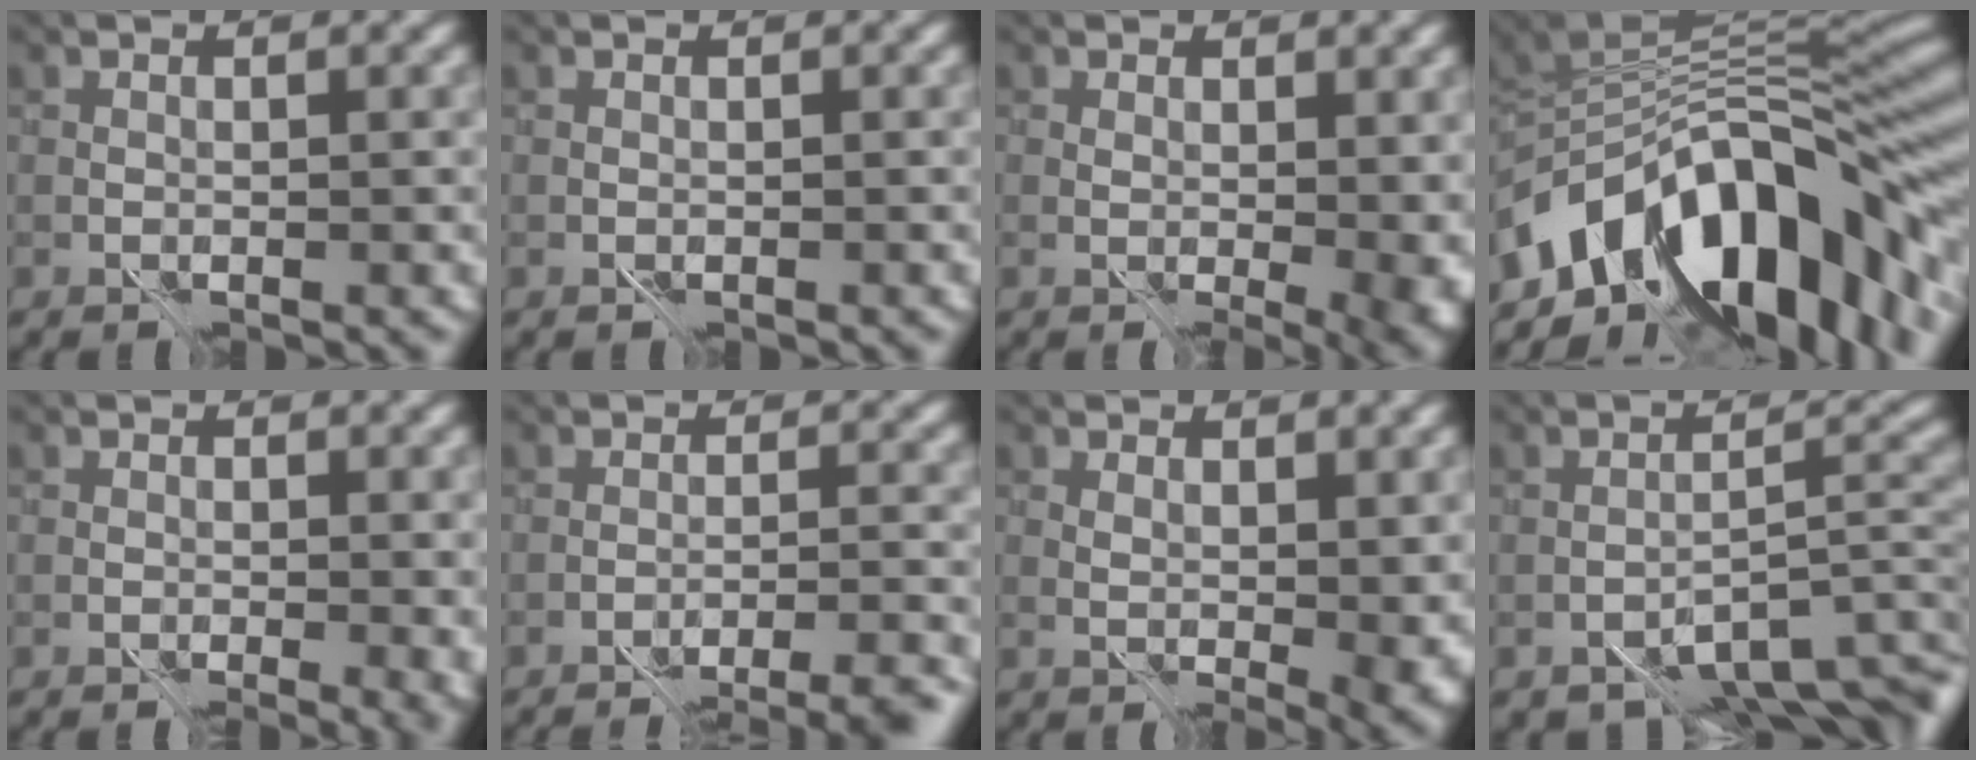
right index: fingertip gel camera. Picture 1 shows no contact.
{"total": 0.0}
{"total": 4.7, "force": [0.2, 2.3, 4.1], "torque": [-0.050, -0.006, 0.011]}
{"total": 12.8, "force": [-5.1, 6.9, 9.5], "torque": [-0.143, 0.023, -0.094]}
{"total": 2.3, "force": [-0.1, 1.2, 2.0], "torque": [-0.022, -0.002, -0.003]}
{"total": 8.6, "force": [-7.9, 1.2, 3.1], "torque": [-0.028, 0.004, -0.086]}
{"total": 4.8, "force": [1.2, 2.3, 4.0], "torque": [-0.061, -0.006, 0.029]}
{"total": 7.0, "force": [-4.2, 2.9, 4.8], "torque": [-0.052, -0.005, -0.063]}